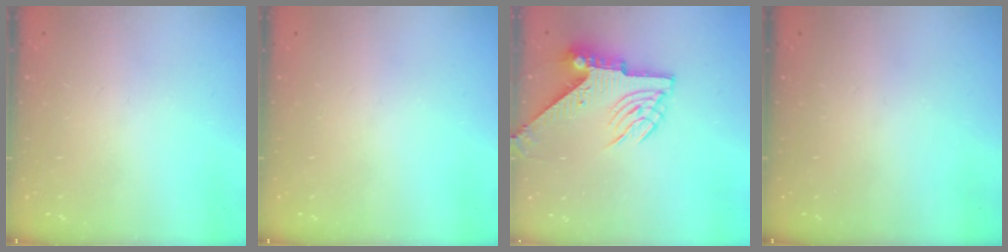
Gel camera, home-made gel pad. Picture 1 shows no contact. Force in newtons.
{"total": 0.0}
{"total": 7.8, "press": 7.7, "slide": 1.3}
{"total": 0.0}